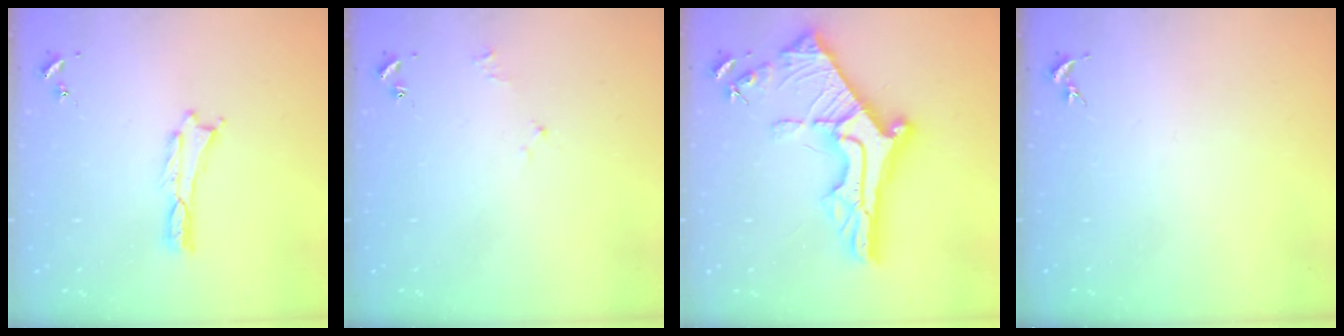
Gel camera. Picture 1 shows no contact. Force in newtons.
{"total": 1.6, "press": 1.5, "slide": 0.3}
{"total": 12.7, "press": 12.6, "slide": 1.3}
{"total": 0.0}